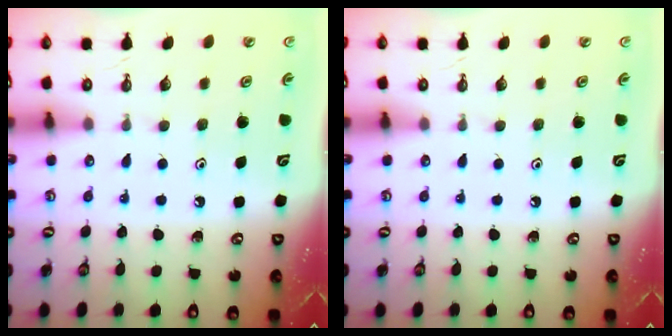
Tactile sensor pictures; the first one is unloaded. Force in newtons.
{"total": 0.0}